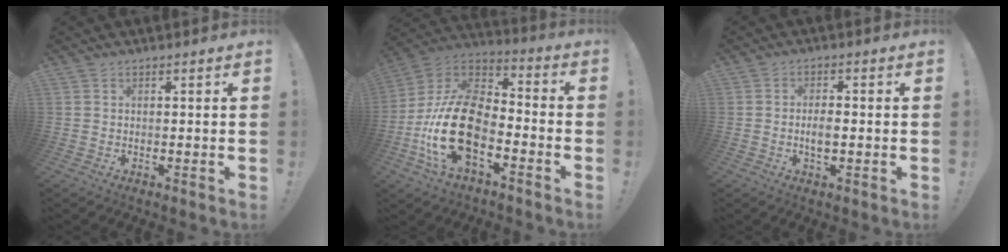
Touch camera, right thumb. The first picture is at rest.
{"total": 21.6, "force": [-7.6, 12.4, 16.0], "torque": [-0.332, 0.039, -0.123]}
{"total": 3.8, "force": [-0.9, 1.4, 3.4], "torque": [-0.053, -0.003, -0.020]}